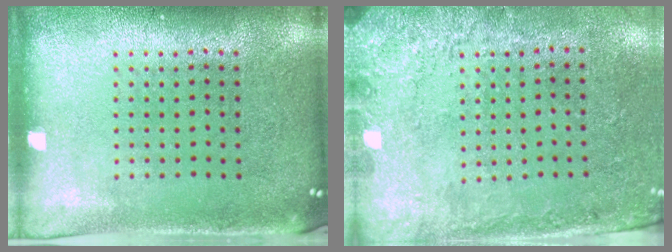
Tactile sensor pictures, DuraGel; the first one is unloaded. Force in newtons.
{"total": 2.7, "press": 2.1, "slide": 1.6}